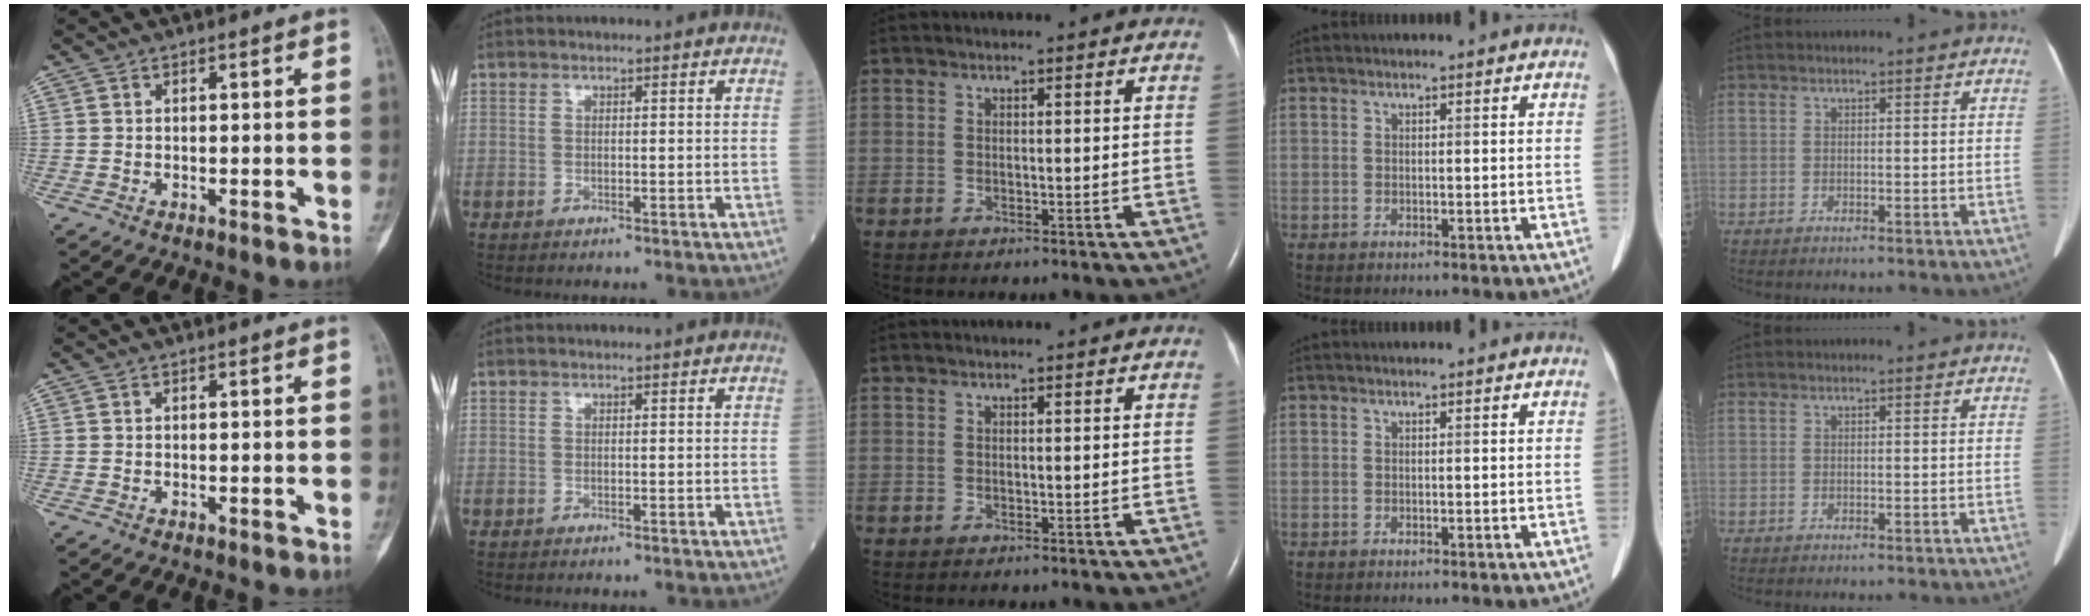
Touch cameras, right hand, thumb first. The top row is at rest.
{}